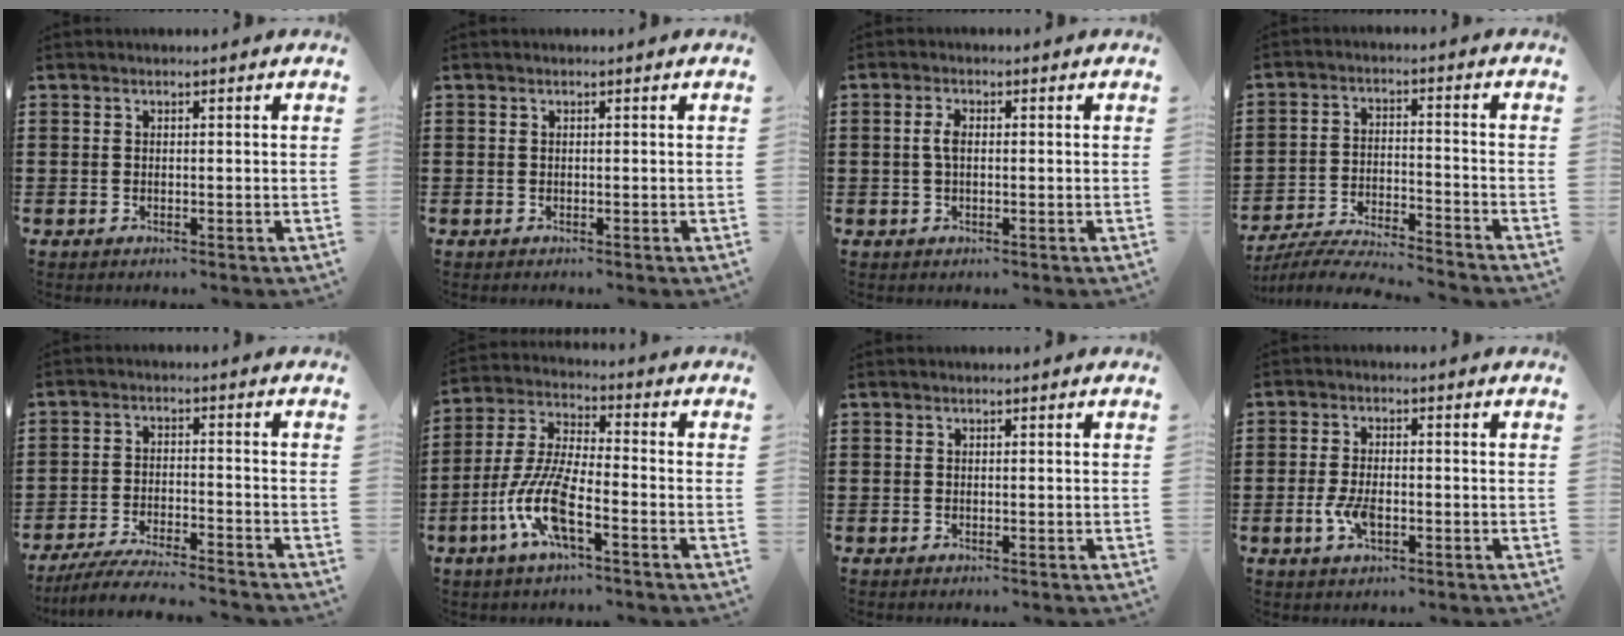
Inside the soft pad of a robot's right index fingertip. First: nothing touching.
{"total": 0.0}
{"total": 2.6, "force": [0.1, 1.2, 2.3], "torque": [-0.053, 0.000, -0.003]}
{"total": 6.4, "force": [-6.3, -0.2, 1.3], "torque": [-0.031, -0.003, -0.124]}
{"total": 5.7, "force": [-5.4, -0.2, 1.6], "torque": [-0.047, -0.017, -0.110]}
{"total": 9.7, "force": [-4.4, 2.4, 8.3], "torque": [-0.206, -0.015, -0.091]}
{"total": 0.0}
{"total": 4.4, "force": [-1.3, 2.0, 3.6], "torque": [-0.084, -0.003, -0.027]}